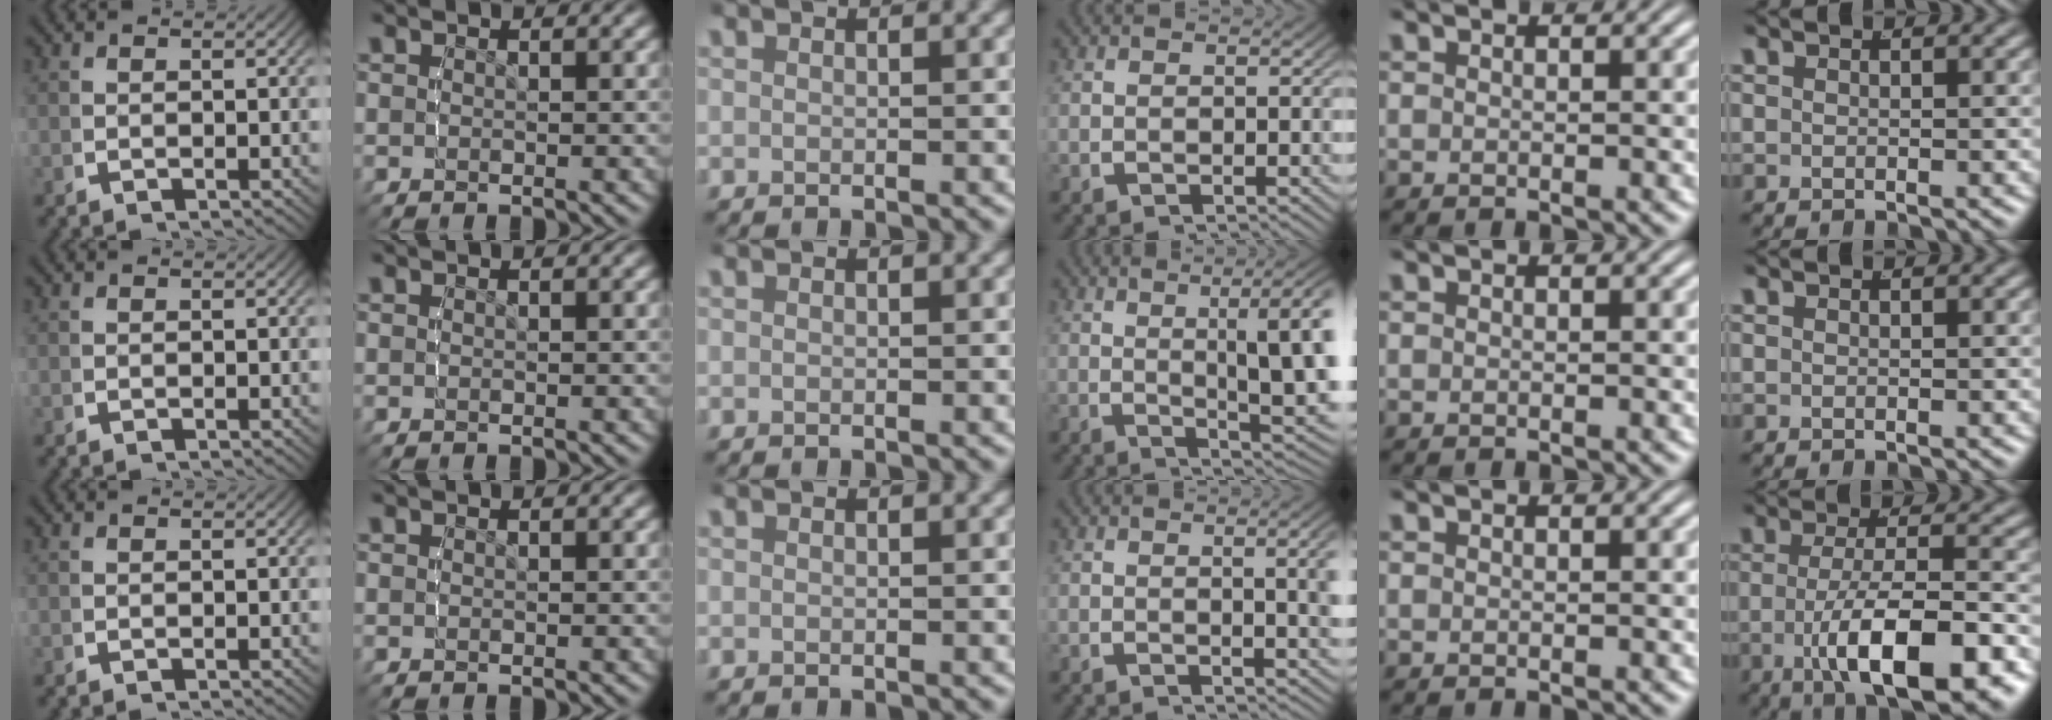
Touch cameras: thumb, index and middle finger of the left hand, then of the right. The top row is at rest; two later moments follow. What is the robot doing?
{"motion": "lift_and_place", "object": "bottle"}